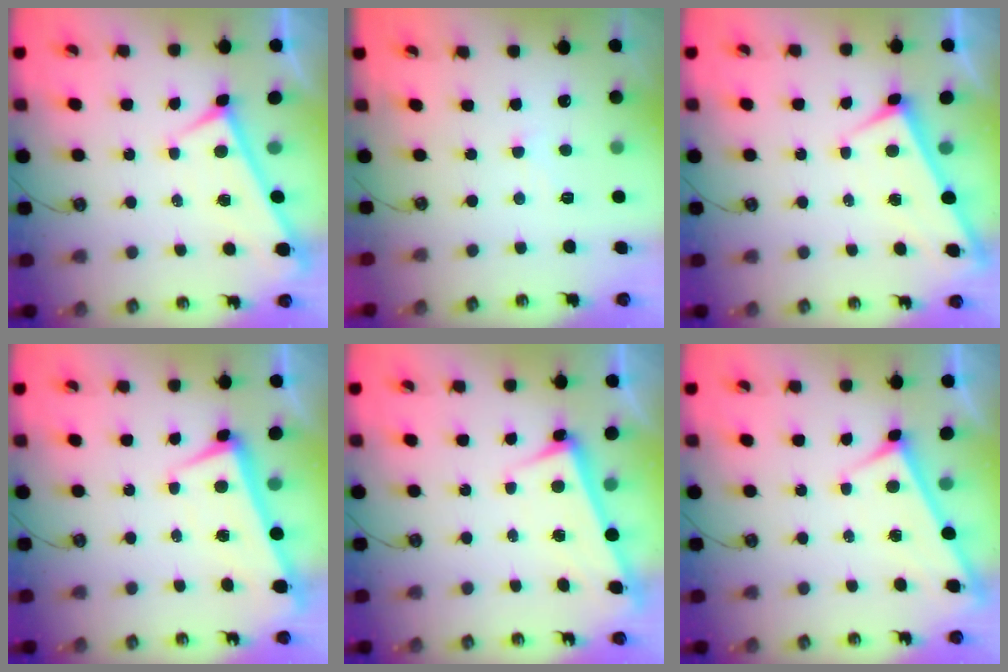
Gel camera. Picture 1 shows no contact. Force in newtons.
{"total": 0.6, "press": 0.5, "slide": 0.4}
{"total": 1.7, "press": 1.7, "slide": 0.1}
{"total": 2.0, "press": 1.8, "slide": 0.8}
{"total": 2.6, "press": 2.5, "slide": 0.7}
{"total": 3.0, "press": 3.0, "slide": 0.2}